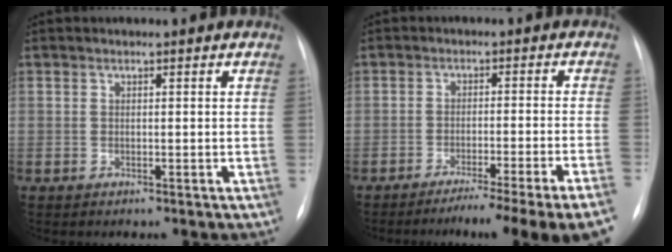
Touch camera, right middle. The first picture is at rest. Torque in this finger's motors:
{"motor_torque": [1.10, -1.04, 0.52, 0.05]}